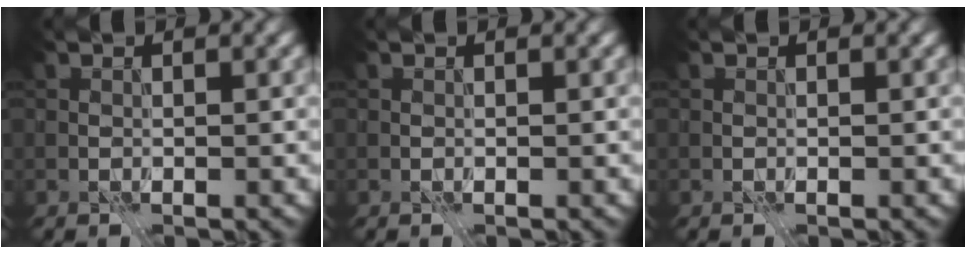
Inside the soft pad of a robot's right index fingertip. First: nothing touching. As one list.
[{"total": 0.0}, {"total": 0.0}]